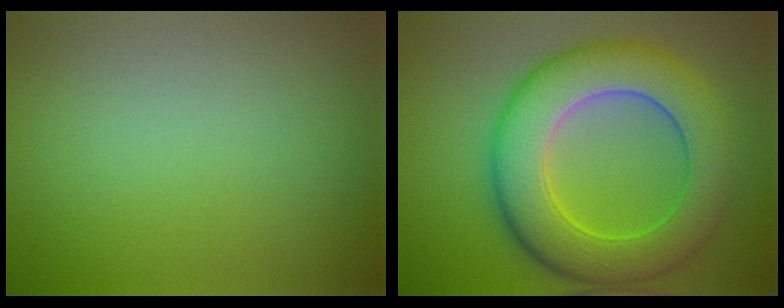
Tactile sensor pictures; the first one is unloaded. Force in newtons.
{"total": 9.3, "press": 9.3, "slide": 0.1}